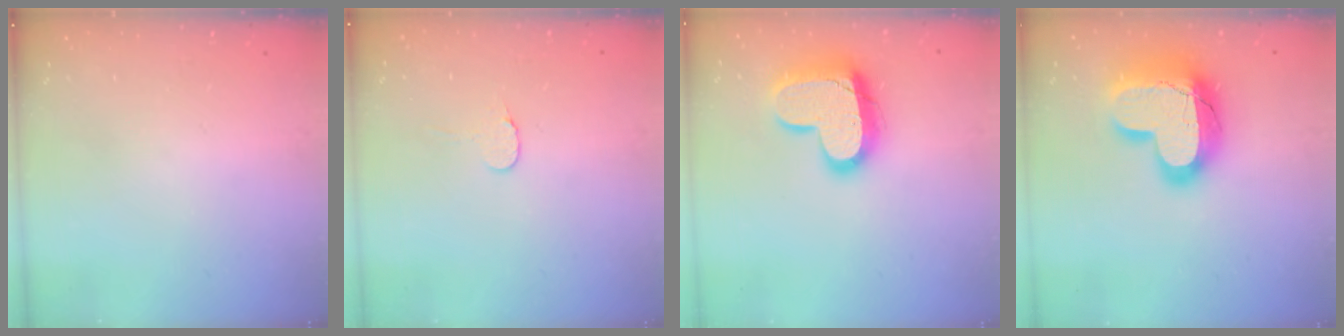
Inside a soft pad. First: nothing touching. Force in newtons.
{"total": 4.5, "press": 4.5, "slide": 0.4}
{"total": 18.2, "press": 18.2, "slide": 1.4}
{"total": 21.0, "press": 20.9, "slide": 1.5}